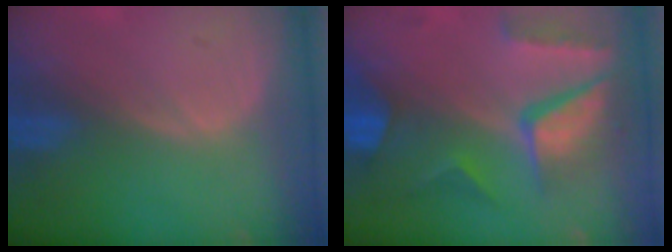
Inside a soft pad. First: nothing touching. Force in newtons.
{"total": 10.4, "press": 8.8, "slide": 5.5}